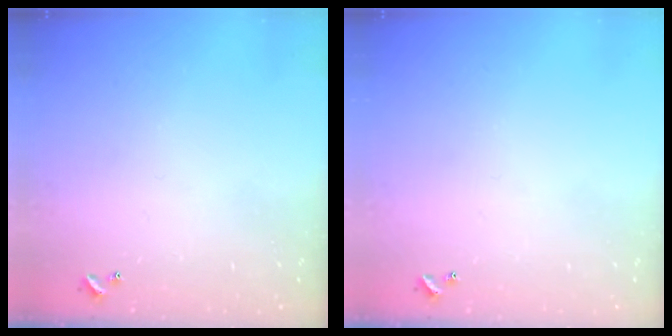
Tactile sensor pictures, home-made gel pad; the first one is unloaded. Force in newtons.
{"total": 0.0}